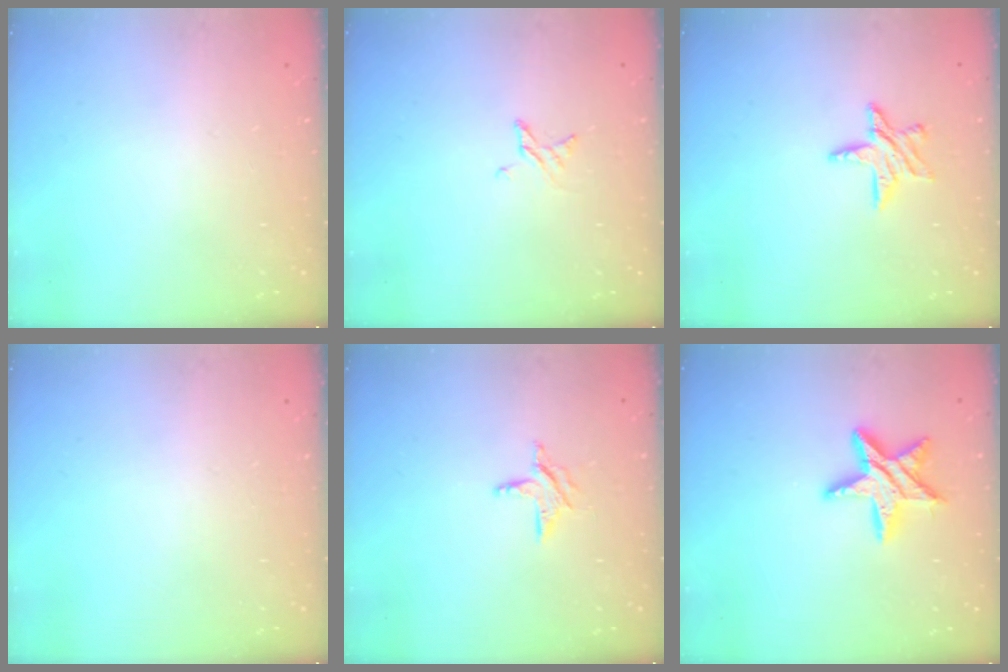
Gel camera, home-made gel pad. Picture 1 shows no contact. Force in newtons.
{"total": 3.0, "press": 3.0, "slide": 0.3}
{"total": 8.3, "press": 8.3, "slide": 0.7}
{"total": 0.0}
{"total": 6.4, "press": 6.4, "slide": 0.7}
{"total": 11.8, "press": 11.8, "slide": 0.8}